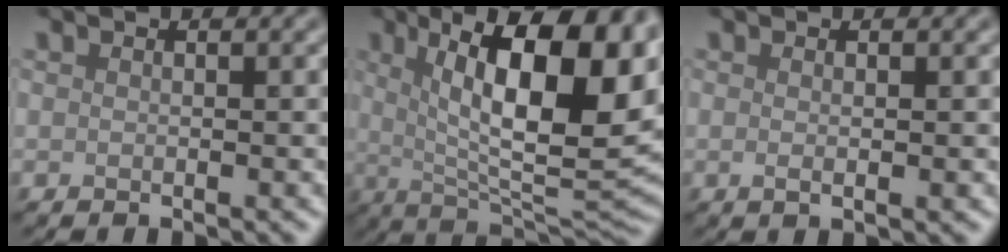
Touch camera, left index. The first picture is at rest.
{"total": 14.8, "force": [4.2, 4.9, 13.4], "torque": [-0.190, 0.000, 0.064]}
{"total": 1.3, "force": [0.1, 0.3, 1.2], "torque": [-0.018, 0.001, -0.001]}